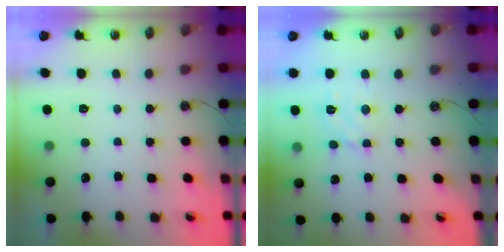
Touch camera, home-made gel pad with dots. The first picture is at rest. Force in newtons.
{"total": 4.7, "press": 4.6, "slide": 0.4}